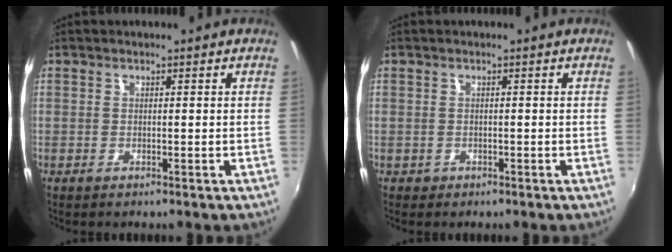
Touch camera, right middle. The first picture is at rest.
{"total": 0.9, "force": [-0.5, 0.8, 0.2], "torque": [-0.006, -0.001, -0.003]}